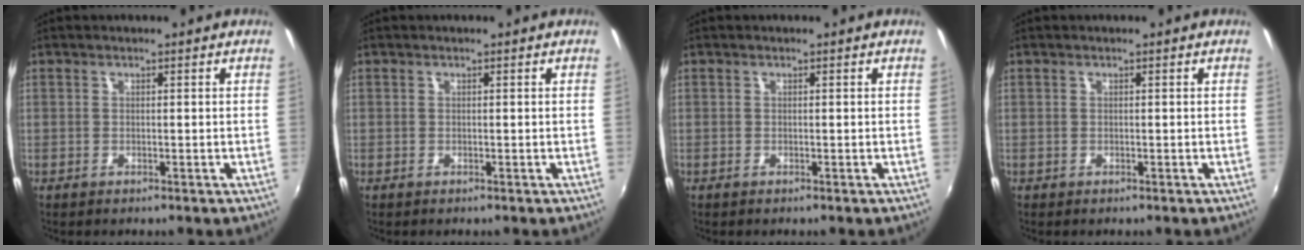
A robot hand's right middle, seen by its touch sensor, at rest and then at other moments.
{"total": 0.0}
{"total": 0.0}
{"total": 0.0}